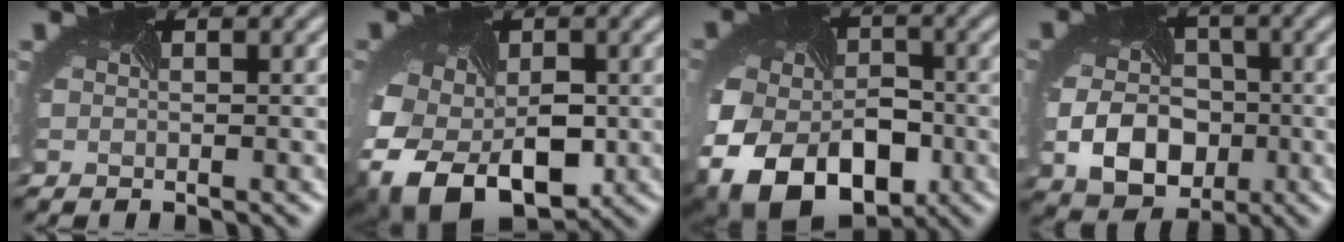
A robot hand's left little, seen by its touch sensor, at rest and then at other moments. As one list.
[{"total": 11.5, "force": [-3.7, 8.0, 7.4], "torque": [-0.155, -0.039, -0.049]}, {"total": 14.8, "force": [-5.3, 10.7, 8.7], "torque": [-0.172, -0.037, -0.081]}, {"total": 7.6, "force": [-1.9, 5.7, 4.6], "torque": [-0.097, -0.022, -0.029]}]